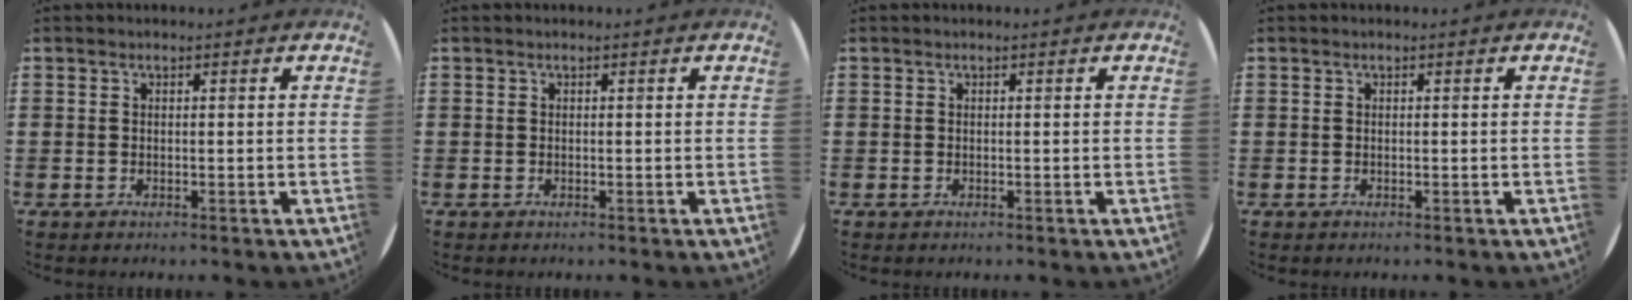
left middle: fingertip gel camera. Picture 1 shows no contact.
{"total": 0.0}
{"total": 0.0}
{"total": 0.0}